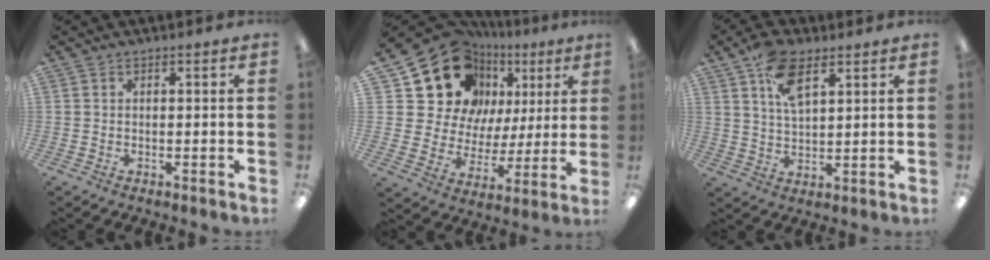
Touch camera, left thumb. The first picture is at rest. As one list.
[{"total": 20.6, "force": [10.6, 15.2, 8.8], "torque": [-0.167, -0.059, 0.207]}, {"total": 9.7, "force": [5.7, 4.6, 6.4], "torque": [-0.112, -0.017, 0.104]}]